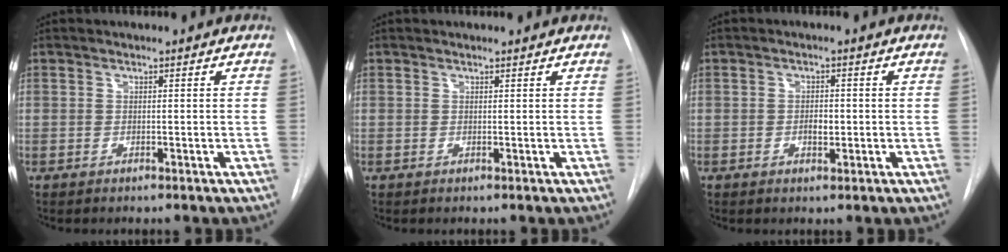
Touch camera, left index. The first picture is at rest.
{"total": 0.0}
{"total": 2.2, "force": [-1.2, 0.8, 1.6], "torque": [-0.026, -0.005, -0.017]}